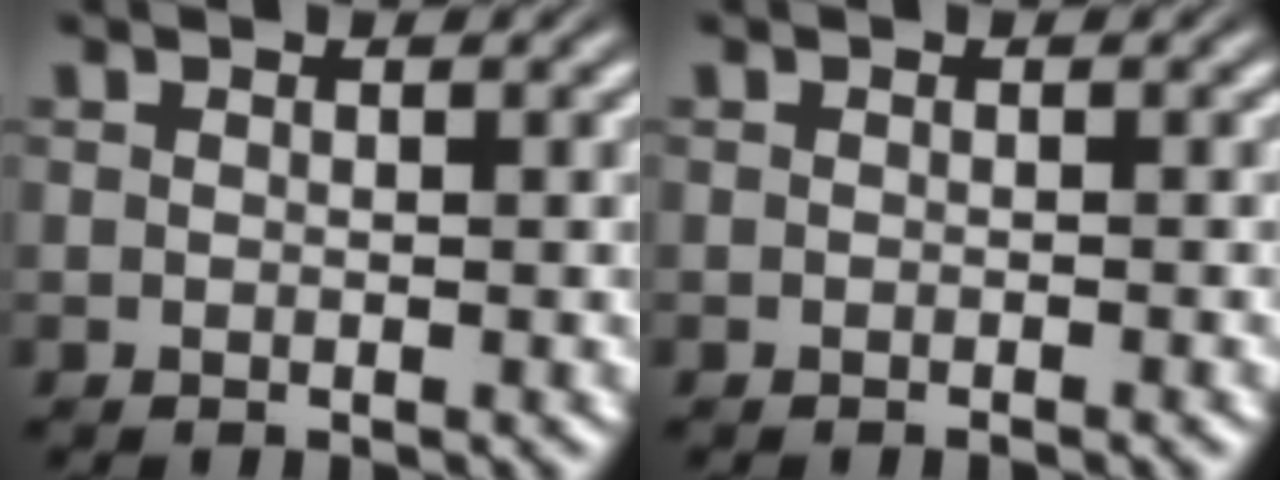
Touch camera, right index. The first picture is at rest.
{"total": 0.7, "force": [-0.6, -0.2, 0.1], "torque": [0.000, 0.002, -0.011]}